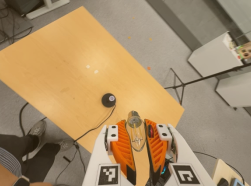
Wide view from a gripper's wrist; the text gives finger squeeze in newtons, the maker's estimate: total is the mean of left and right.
{"total": 20.8, "left": 25.6, "right": 16.0}